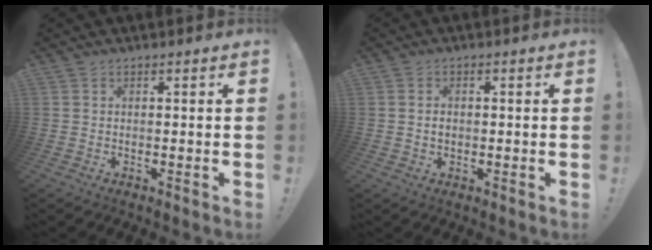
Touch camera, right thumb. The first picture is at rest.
{"total": 1.8, "force": [-0.1, 1.3, 1.3], "torque": [-0.016, 0.003, -0.002]}